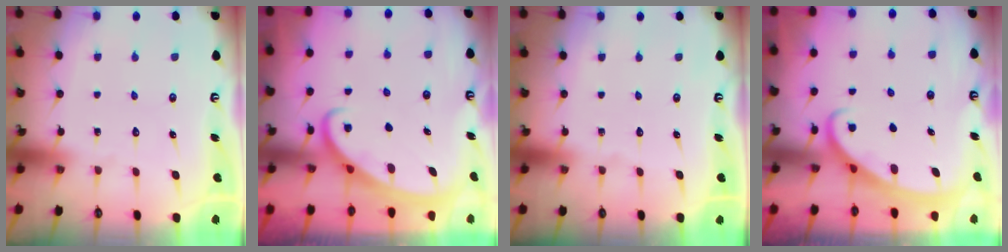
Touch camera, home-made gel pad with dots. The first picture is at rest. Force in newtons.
{"total": 2.4, "press": 2.4, "slide": 0.3}
{"total": 0.0}
{"total": 2.6, "press": 2.6, "slide": 0.4}